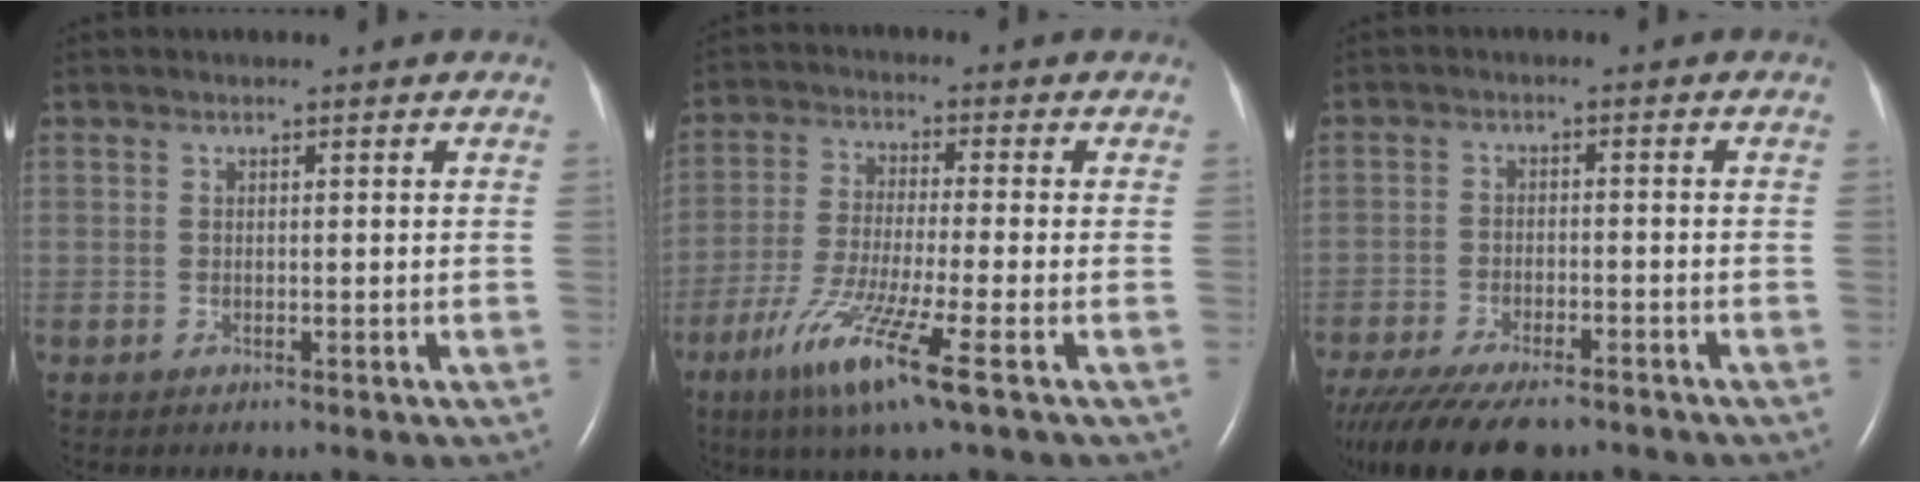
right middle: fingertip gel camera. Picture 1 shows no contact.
{"total": 11.1, "force": [-5.7, -0.3, 9.5], "torque": [-0.191, -0.033, -0.106]}
{"total": 14.3, "force": [-11.3, 4.2, 7.6], "torque": [-0.160, -0.030, -0.176]}